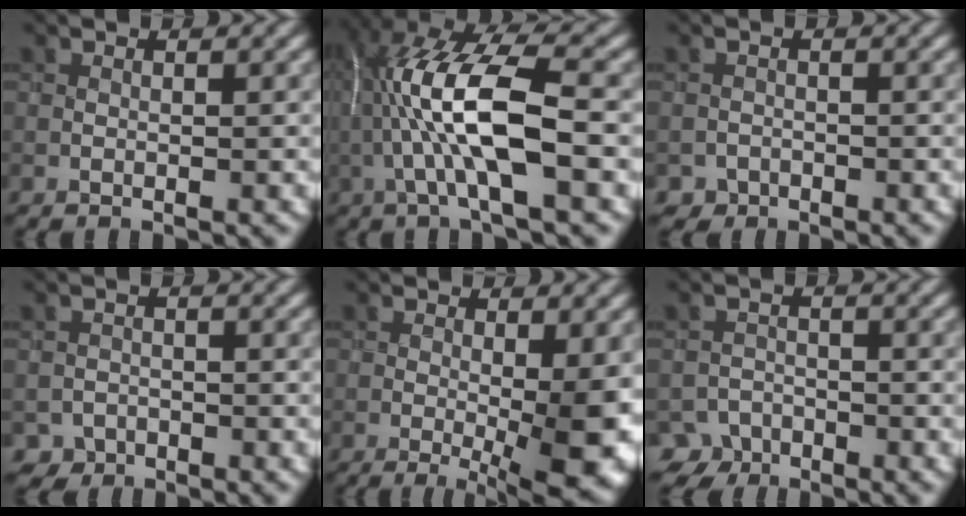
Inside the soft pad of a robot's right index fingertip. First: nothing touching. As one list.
[{"total": 10.3, "force": [-0.9, 3.0, 9.8], "torque": [-0.208, 0.015, -0.015]}, {"total": 2.0, "force": [-1.5, 1.2, -0.3], "torque": [0.016, 0.008, -0.024]}, {"total": 2.4, "force": [-1.9, 1.5, -0.2], "torque": [0.017, 0.006, -0.030]}, {"total": 9.4, "force": [-2.2, 2.7, 8.7], "torque": [-0.111, -0.007, -0.030]}, {"total": 4.3, "force": [-3.4, 2.6, 0.3], "torque": [0.009, -0.003, -0.050]}]